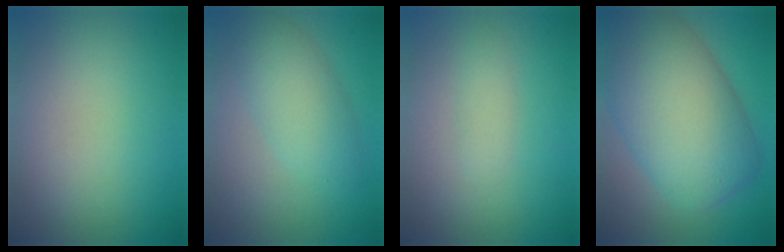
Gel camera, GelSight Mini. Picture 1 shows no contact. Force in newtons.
{"total": 4.2, "press": 4.2, "slide": 0.1}
{"total": 1.1, "press": 1.1, "slide": 0.0}
{"total": 12.3, "press": 12.3, "slide": 0.5}